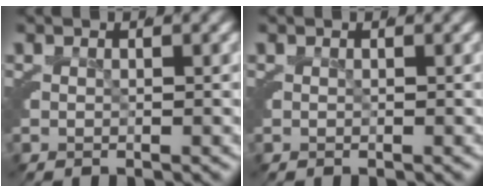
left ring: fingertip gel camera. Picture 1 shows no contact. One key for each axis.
{"total": 0.0}